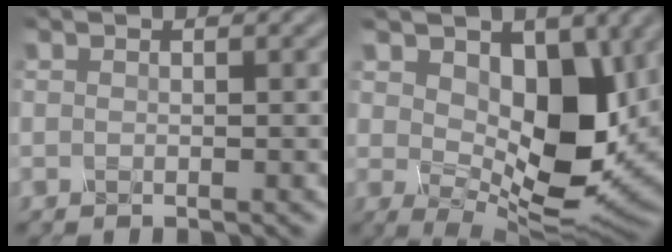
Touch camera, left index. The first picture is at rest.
{"total": 9.0, "force": [2.0, 5.2, 7.1], "torque": [-0.118, -0.010, 0.038]}